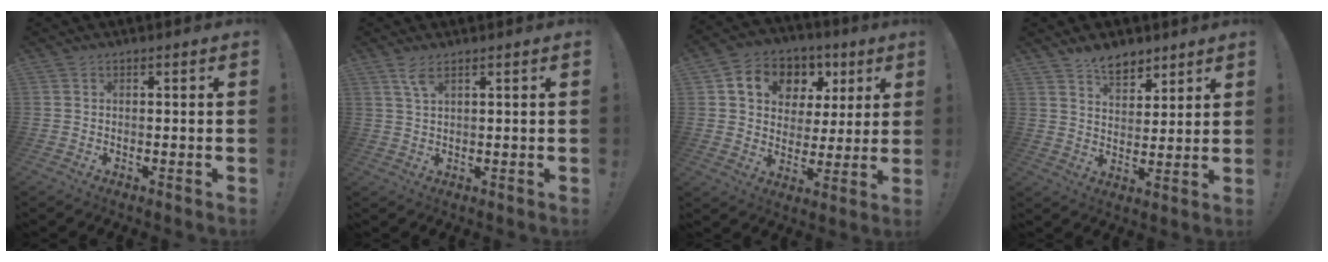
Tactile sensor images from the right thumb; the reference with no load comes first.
{"total": 3.7, "force": [2.3, 1.1, 2.7], "torque": [-0.054, -0.006, 0.040]}
{"total": 11.6, "force": [5.4, 9.0, 4.8], "torque": [-0.078, -0.024, 0.101]}
{"total": 7.9, "force": [5.9, 4.1, 3.4], "torque": [-0.053, -0.031, 0.110]}